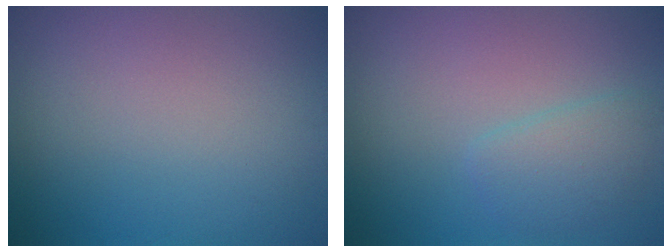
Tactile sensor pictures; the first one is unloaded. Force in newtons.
{"total": 2.2, "press": 2.1, "slide": 0.2}